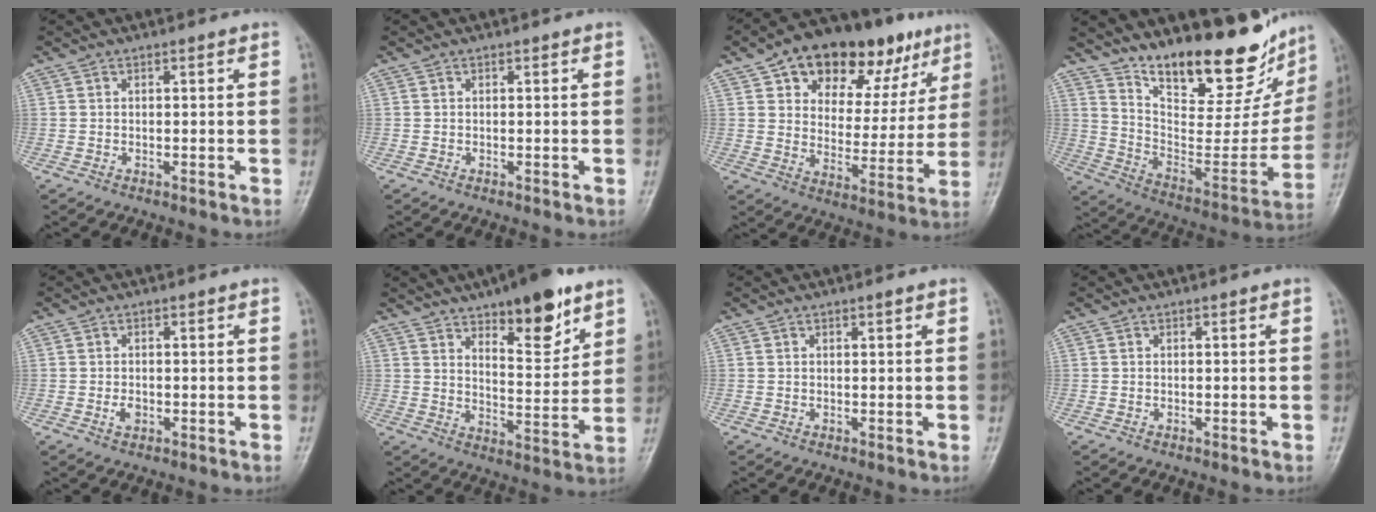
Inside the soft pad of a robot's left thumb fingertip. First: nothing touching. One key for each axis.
{"total": 0.0}
{"total": 22.7, "fx": 12.3, "fy": 12.6, "fz": 14.3, "tx": -0.157, "ty": -0.007, "tz": 0.184}
{"total": 25.5, "fx": 19.3, "fy": 8.8, "fz": 14.2, "tx": -0.174, "ty": -0.106, "tz": 0.295}
{"total": 1.8, "fx": -0.5, "fy": 1.3, "fz": 1.2, "tx": -0.017, "ty": 0.001, "tz": -0.008}
{"total": 14.6, "fx": 9.1, "fy": 5.2, "fz": 10.1, "tx": -0.112, "ty": -0.053, "tz": 0.140}
{"total": 0.6, "fx": 0.4, "fy": 0.2, "fz": 0.4, "tx": -0.006, "ty": -0.001, "tz": 0.006}
{"total": 0.0}